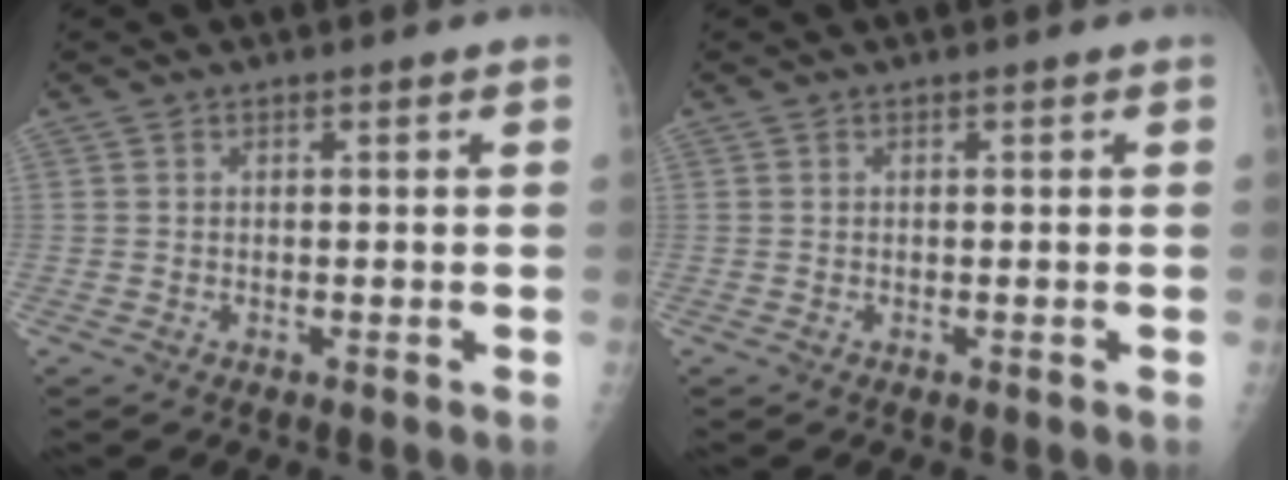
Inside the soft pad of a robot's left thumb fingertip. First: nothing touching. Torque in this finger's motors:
{"motor_torque": [0.00, 0.00, 0.00, 0.00, 0.00]}